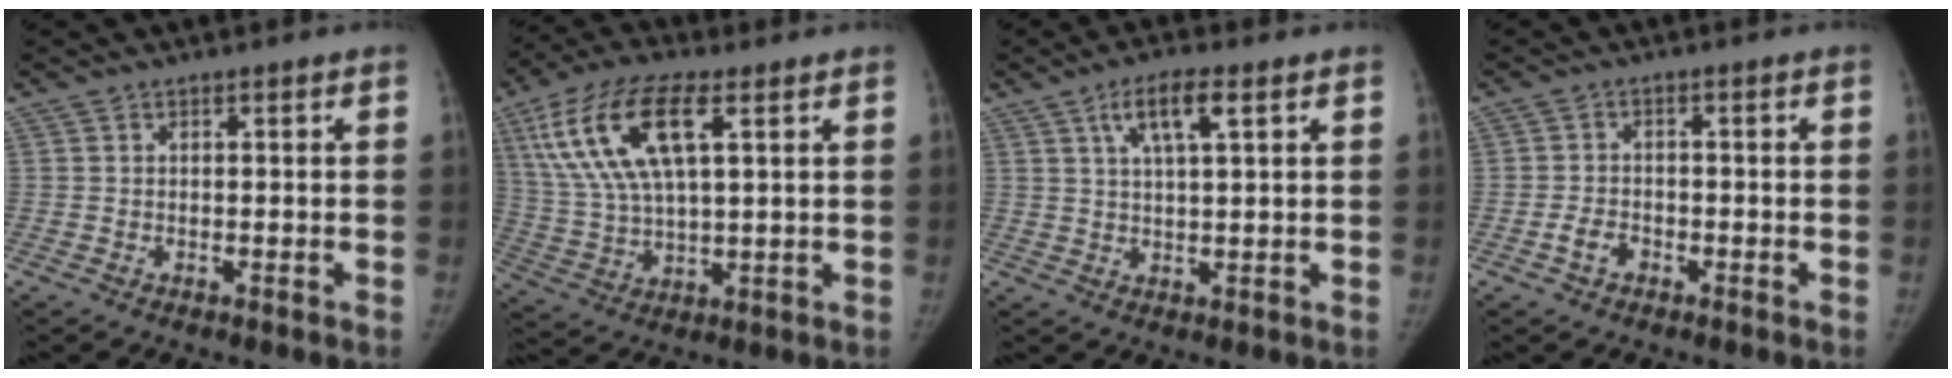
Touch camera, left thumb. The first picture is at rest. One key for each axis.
{"total": 17.5, "fx": 6.6, "fy": 7.3, "fz": 14.5, "tx": -0.292, "ty": 0.002, "tz": 0.125}
{"total": 7.0, "fx": 3.2, "fy": 1.9, "fz": 5.9, "tx": -0.107, "ty": -0.002, "tz": 0.059}
{"total": 3.0, "fx": -1.7, "fy": 2.0, "fz": 1.5, "tx": -0.025, "ty": 0.016, "tz": -0.030}